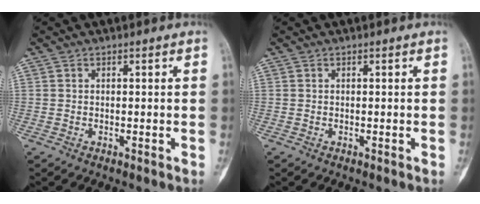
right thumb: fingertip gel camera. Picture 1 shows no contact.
{"total": 0.0}